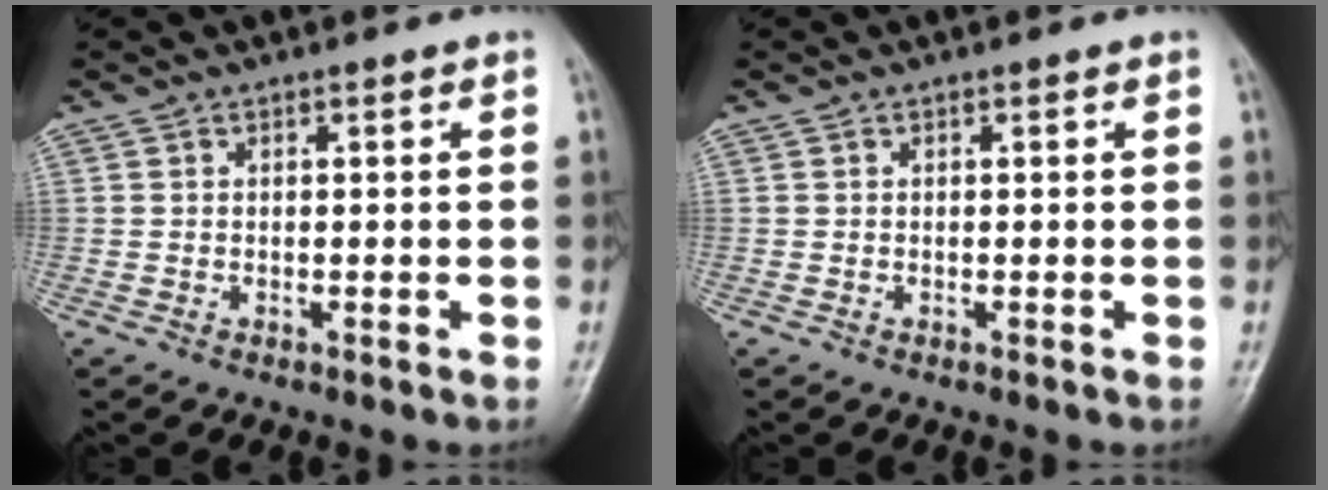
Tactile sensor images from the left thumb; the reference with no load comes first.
{"total": 0.0}